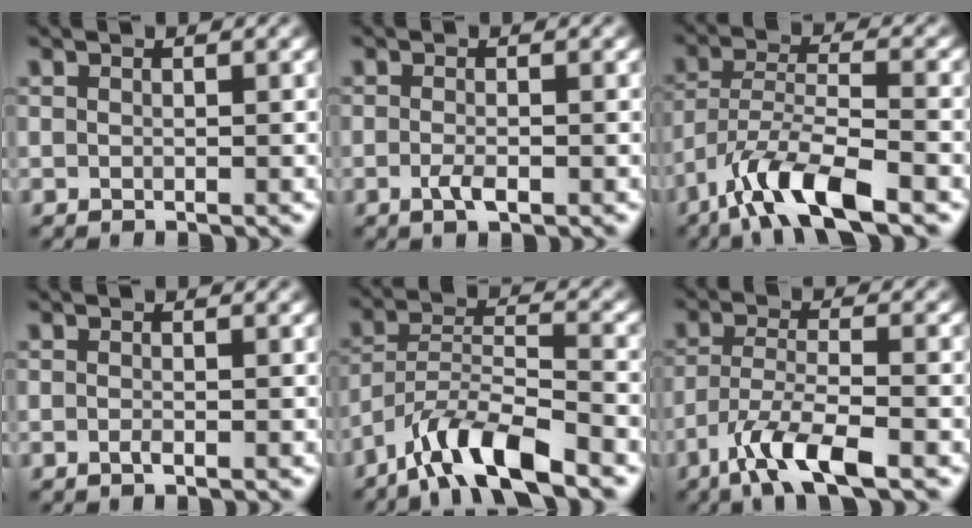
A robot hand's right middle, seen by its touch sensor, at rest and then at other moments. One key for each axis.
{"total": 1.6, "fx": -0.6, "fy": 0.4, "fz": 1.4, "tx": -0.030, "ty": -0.004, "tz": -0.015}
{"total": 8.0, "fx": -5.2, "fy": 1.8, "fz": 5.7, "tx": -0.103, "ty": 0.004, "tz": -0.104}
{"total": 0.5, "fx": -0.3, "fy": 0.1, "fz": 0.5, "tx": -0.011, "ty": -0.001, "tz": -0.006}
{"total": 7.8, "fx": -5.8, "fy": 1.7, "fz": 5.0, "tx": -0.087, "ty": 0.005, "tz": -0.112}
{"total": 6.3, "fx": -3.9, "fy": 1.3, "fz": 4.7, "tx": -0.089, "ty": -0.001, "tz": -0.078}